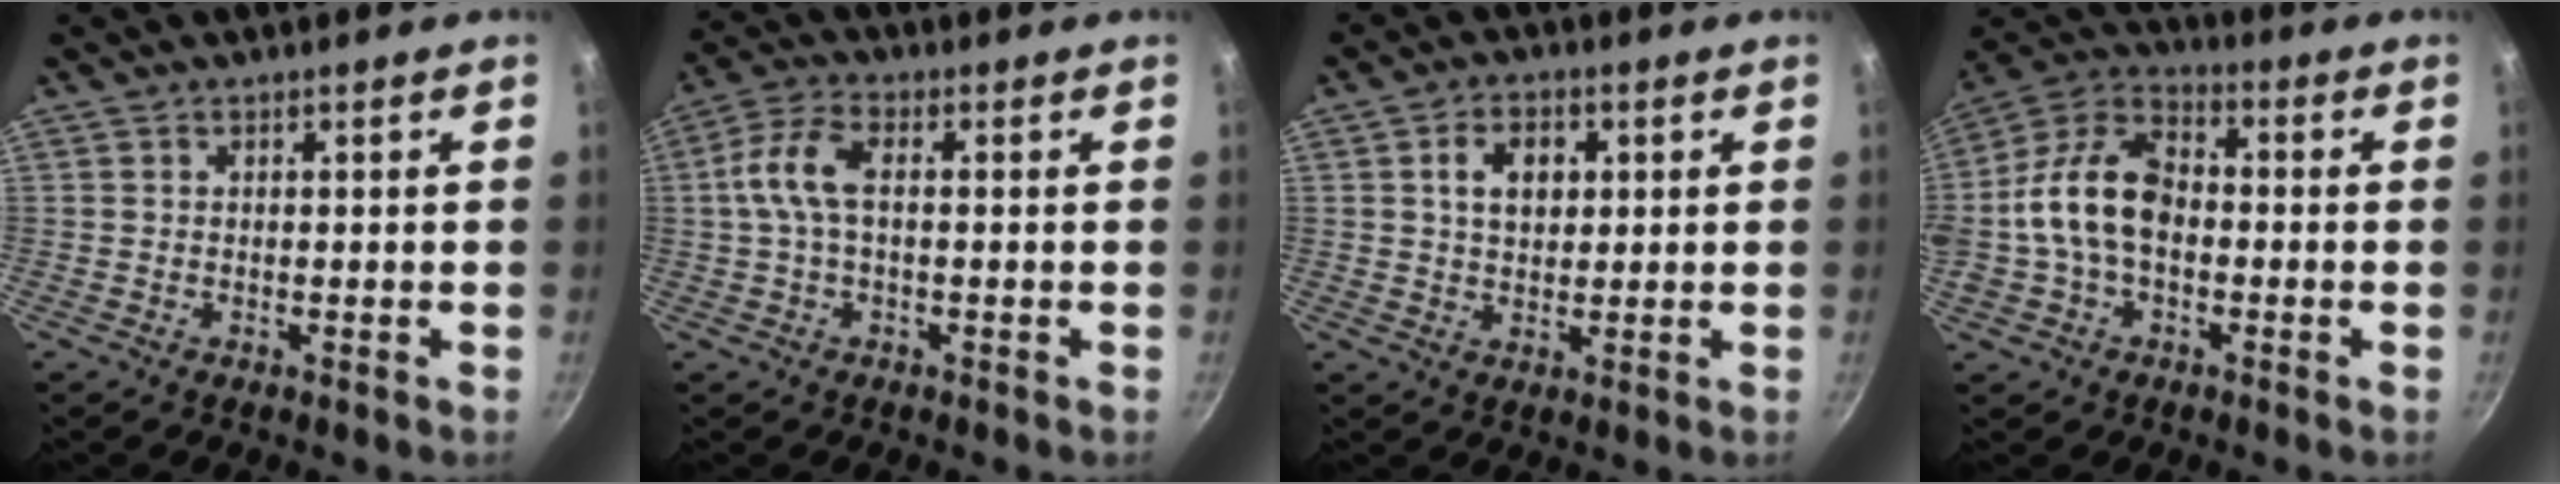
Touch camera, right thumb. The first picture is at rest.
{"total": 7.3, "force": [0.4, 3.5, 6.5], "torque": [-0.147, 0.022, 0.000]}
{"total": 6.4, "force": [1.6, 4.5, 4.3], "torque": [-0.052, 0.002, 0.025]}
{"total": 14.2, "force": [-1.2, 9.2, 10.7], "torque": [-0.181, 0.042, -0.040]}